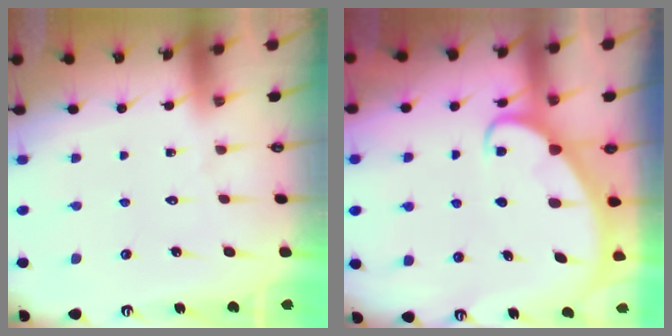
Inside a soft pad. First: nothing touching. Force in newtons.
{"total": 3.0, "press": 3.0, "slide": 0.4}